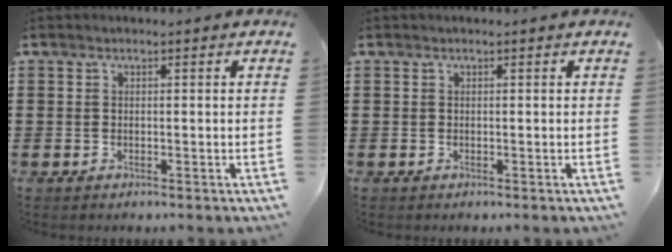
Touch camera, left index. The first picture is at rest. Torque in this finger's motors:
{"motor_torque": [0.00, 0.00, 0.00, 0.00]}